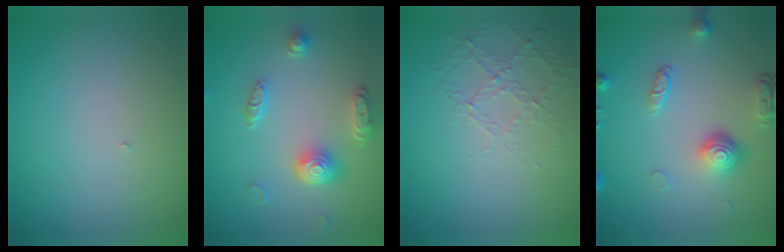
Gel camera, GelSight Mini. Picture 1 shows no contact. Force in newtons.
{"total": 4.3, "press": 3.4, "slide": 2.6}
{"total": 1.4, "press": 0.8, "slide": 1.2}
{"total": 4.2, "press": 3.1, "slide": 2.9}